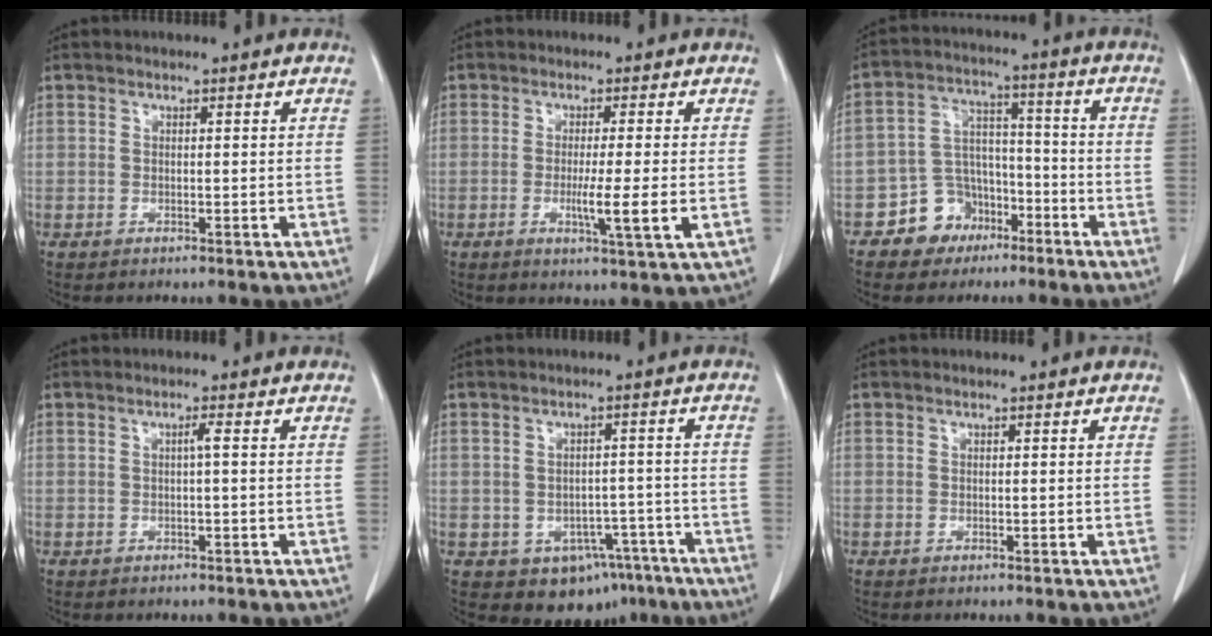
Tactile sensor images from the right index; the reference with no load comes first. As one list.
[{"total": 5.8, "force": [-1.1, -0.6, 5.7], "torque": [-0.095, -0.016, -0.020]}, {"total": 8.5, "force": [-5.0, 6.6, 1.9], "torque": [-0.034, 0.023, -0.078]}, {"total": 1.0, "force": [0.0, -0.2, 1.0], "torque": [-0.017, 0.002, -0.001]}, {"total": 8.3, "force": [-4.7, 5.8, 3.6], "torque": [-0.029, 0.019, -0.055]}, {"total": 0.0}]